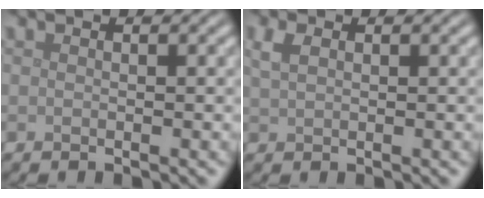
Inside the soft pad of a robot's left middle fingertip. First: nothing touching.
{"total": 1.6, "force": [0.8, 0.9, 1.1], "torque": [-0.028, 0.003, 0.018]}